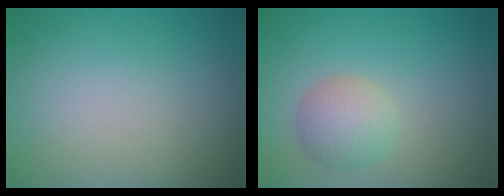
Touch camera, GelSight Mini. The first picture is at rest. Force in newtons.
{"total": 3.0, "press": 3.0, "slide": 0.0}